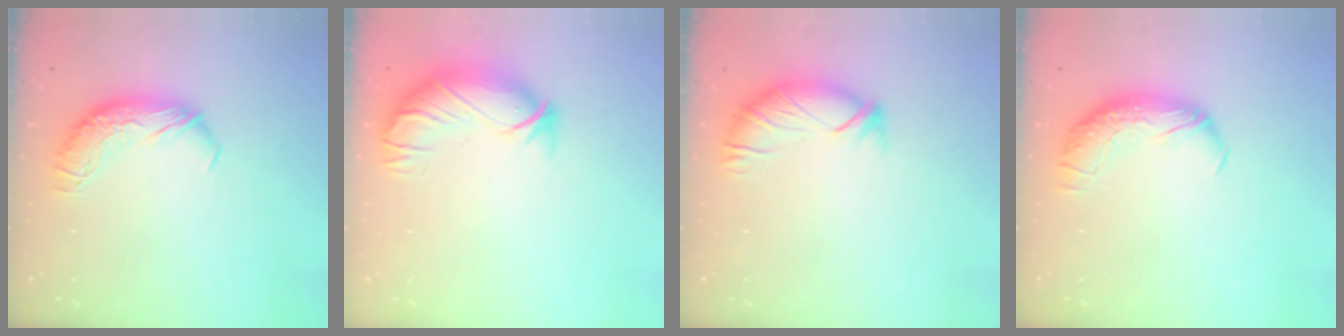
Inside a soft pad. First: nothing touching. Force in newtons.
{"total": 3.3, "press": 1.7, "slide": 2.9}
{"total": 3.2, "press": 3.0, "slide": 0.8}
{"total": 1.7, "press": 0.6, "slide": 1.6}